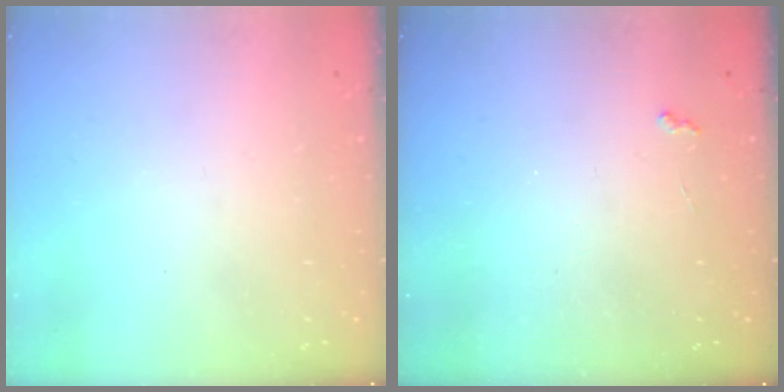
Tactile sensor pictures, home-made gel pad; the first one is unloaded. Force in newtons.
{"total": 2.6, "press": 2.6, "slide": 0.5}